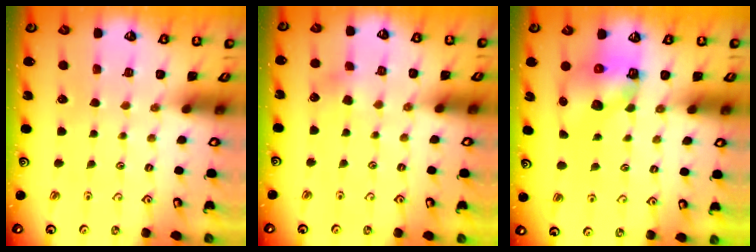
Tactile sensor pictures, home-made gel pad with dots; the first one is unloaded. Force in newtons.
{"total": 3.4, "press": 3.4, "slide": 0.3}
{"total": 6.9, "press": 6.8, "slide": 1.0}